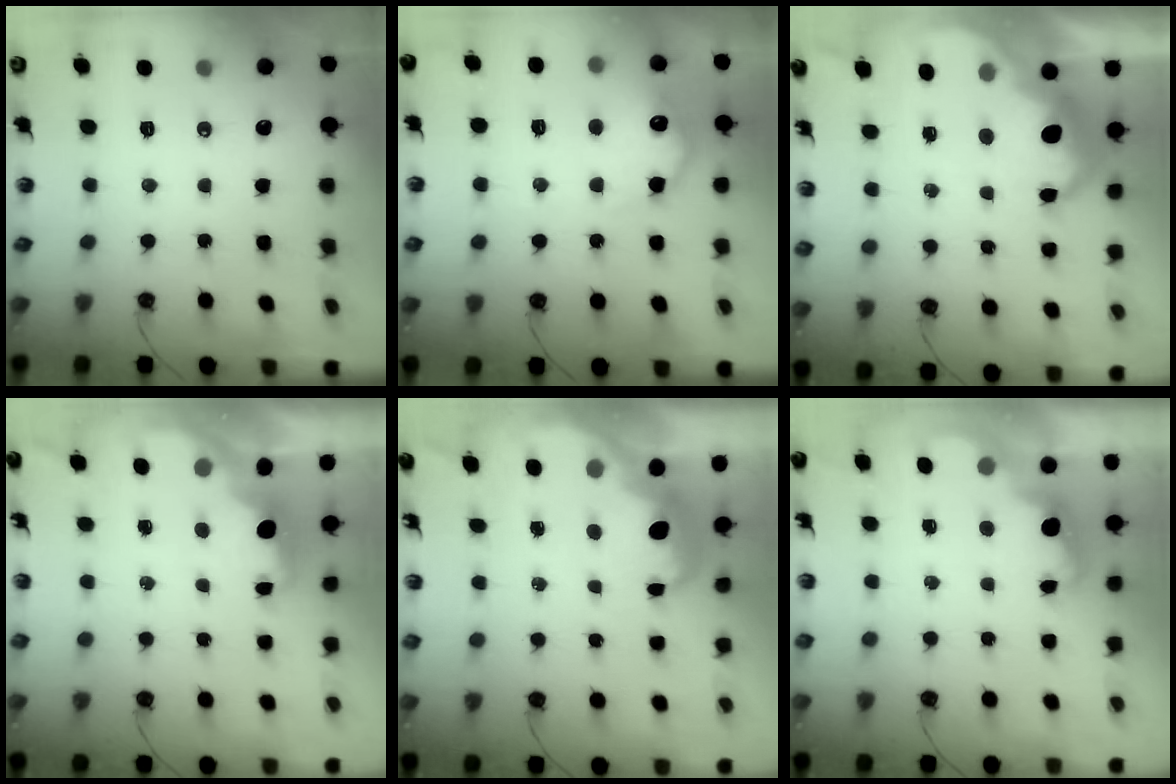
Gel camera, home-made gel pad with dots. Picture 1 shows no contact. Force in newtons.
{"total": 13.5, "press": 13.5, "slide": 0.6}
{"total": 9.5, "press": 9.5, "slide": 0.6}
{"total": 2.1, "press": 2.0, "slide": 0.8}
{"total": 5.0, "press": 4.9, "slide": 0.6}
{"total": 2.3, "press": 2.3, "slide": 0.5}